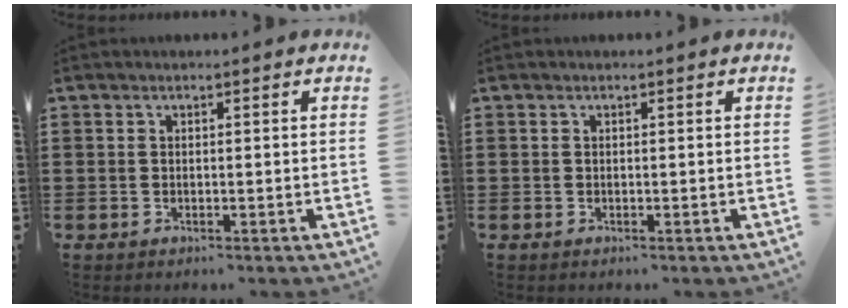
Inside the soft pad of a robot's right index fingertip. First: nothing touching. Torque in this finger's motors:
{"motor_torque": [0.00, 0.00, 0.00, 0.00]}